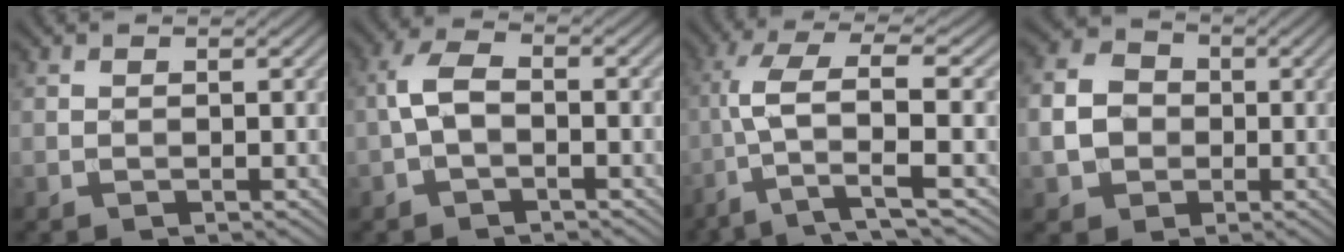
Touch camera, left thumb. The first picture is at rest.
{"total": 4.2, "force": [-0.9, 2.0, 3.6], "torque": [-0.084, 0.011, -0.027]}
{"total": 8.6, "force": [-1.7, 2.2, 8.1], "torque": [-0.159, 0.017, -0.043]}
{"total": 5.9, "force": [-0.8, 5.1, 2.9], "torque": [-0.075, -0.001, -0.024]}